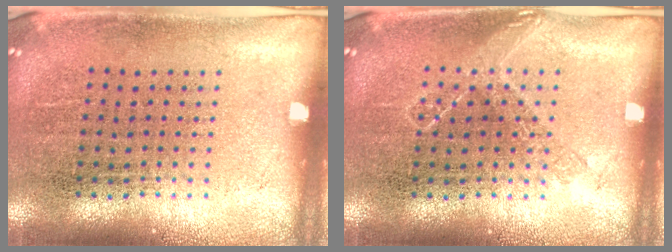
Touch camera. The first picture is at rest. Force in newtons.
{"total": 1.7, "press": 1.7, "slide": 0.3}